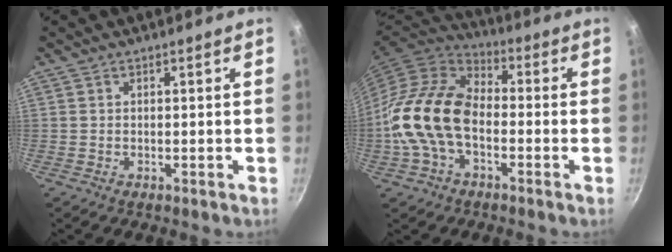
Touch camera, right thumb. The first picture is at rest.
{"total": 15.9, "force": [-2.9, 10.1, 11.9], "torque": [-0.200, 0.036, -0.072]}